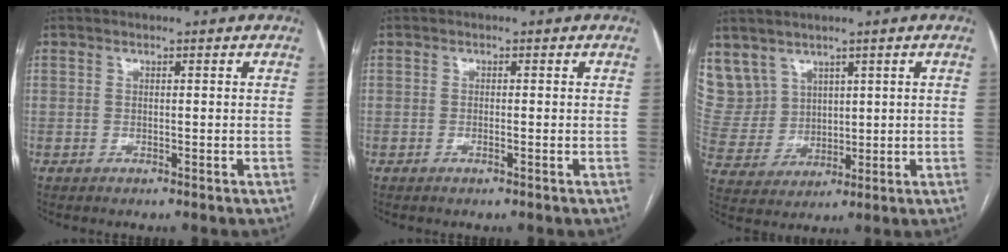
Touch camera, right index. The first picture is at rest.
{"total": 0.7, "force": [-0.3, 0.1, 0.6], "torque": [-0.011, 0.000, -0.003]}
{"total": 10.0, "force": [6.0, 7.9, 1.4], "torque": [-0.050, 0.038, 0.147]}